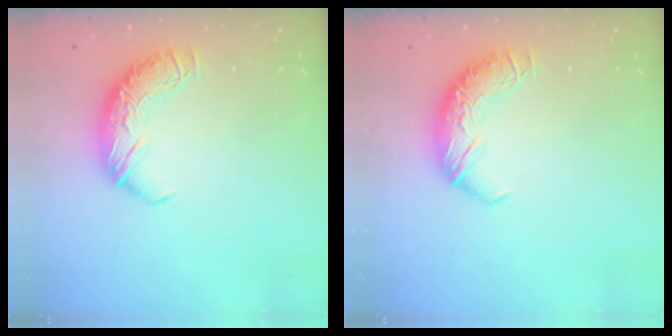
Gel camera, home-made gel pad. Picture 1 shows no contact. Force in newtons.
{"total": 0.0}